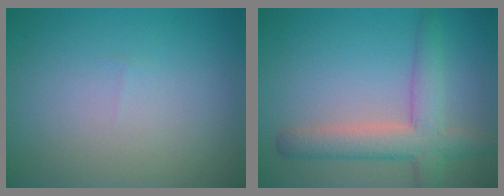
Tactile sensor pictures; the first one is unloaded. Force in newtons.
{"total": 5.0, "press": 4.9, "slide": 0.3}